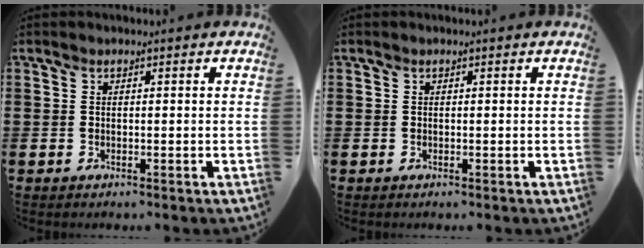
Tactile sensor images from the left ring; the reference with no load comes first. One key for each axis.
{"total": 0.0}